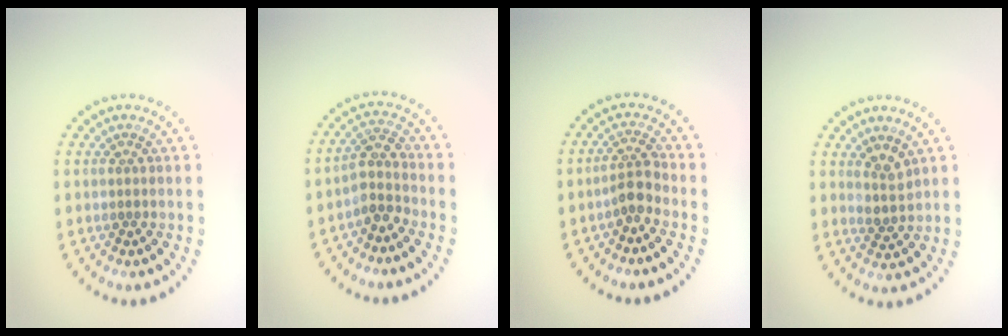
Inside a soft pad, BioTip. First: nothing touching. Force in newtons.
{"total": 2.5, "press": 2.0, "slide": 1.5}
{"total": 2.2, "press": 1.8, "slide": 1.3}
{"total": 2.0, "press": 1.5, "slide": 1.3}